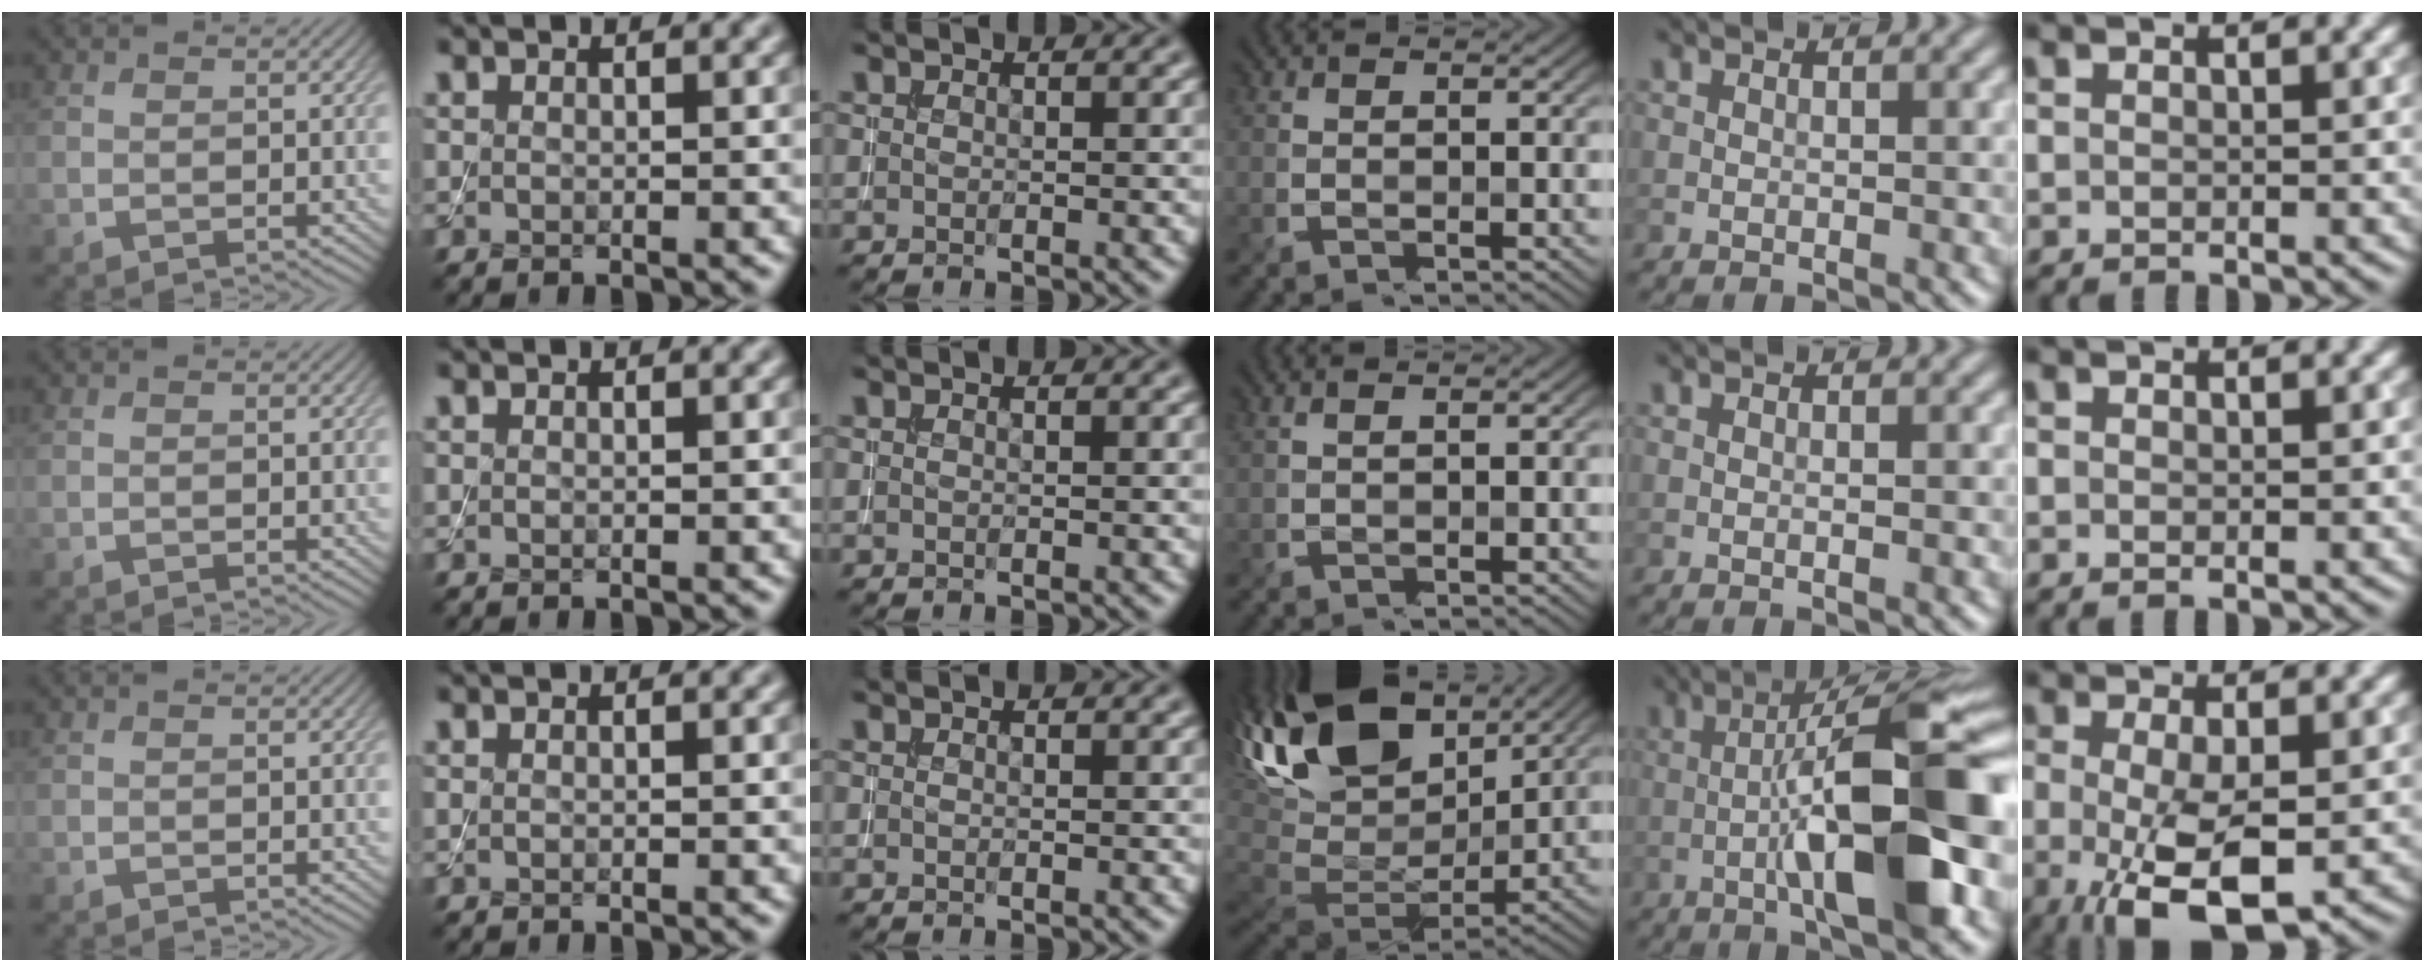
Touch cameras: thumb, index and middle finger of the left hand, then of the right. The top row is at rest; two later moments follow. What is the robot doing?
{"motion": "assemble", "object": "toy tower of hanoi"}